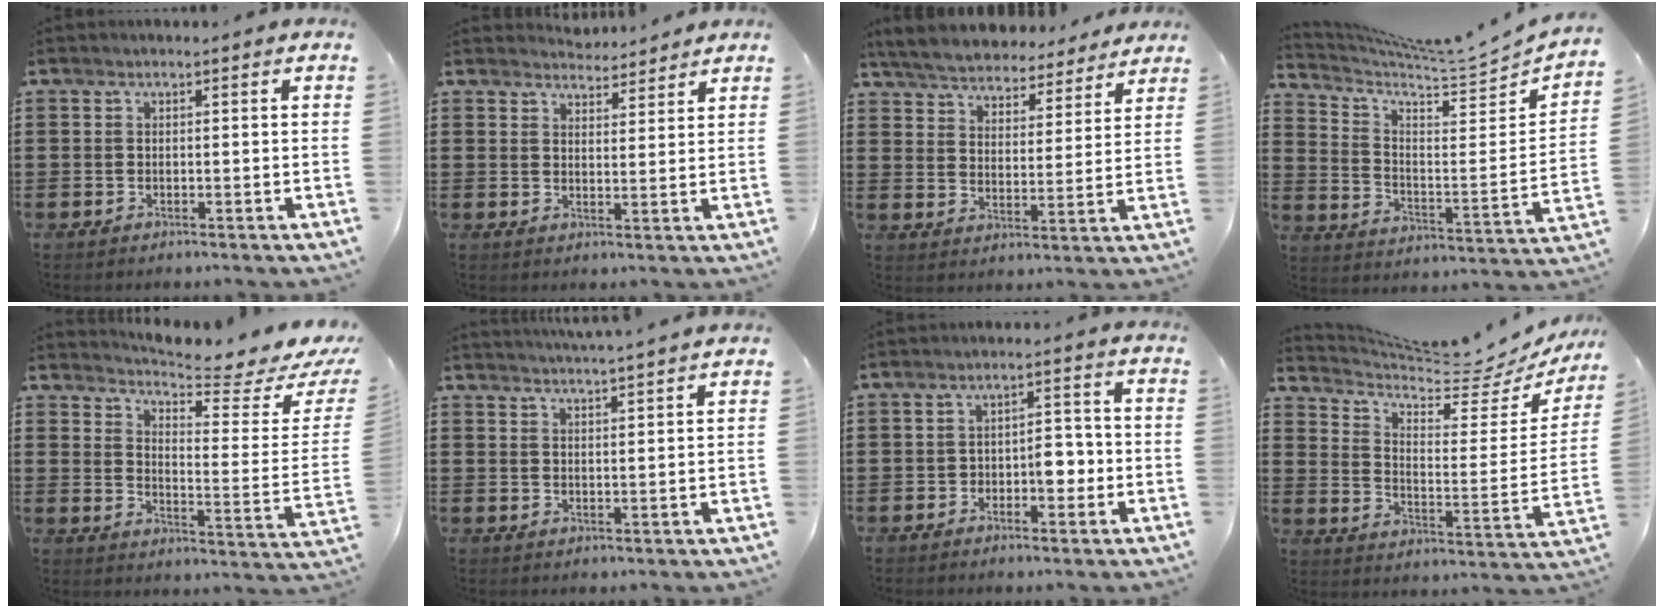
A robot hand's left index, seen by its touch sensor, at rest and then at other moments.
{"total": 3.8, "force": [3.7, 0.5, 0.2], "torque": [-0.014, -0.013, 0.070]}
{"total": 5.5, "force": [5.5, 0.1, 0.2], "torque": [-0.035, -0.039, 0.094]}
{"total": 5.3, "force": [4.9, -0.4, 1.8], "torque": [-0.063, -0.056, 0.075]}
{"total": 4.9, "force": [4.4, 0.2, 2.2], "torque": [-0.053, -0.054, 0.070]}
{"total": 3.1, "force": [3.0, -0.8, 0.3], "torque": [-0.014, -0.015, 0.054]}
{"total": 4.2, "force": [-1.3, 2.3, 3.3], "torque": [-0.053, 0.004, -0.027]}
{"total": 5.8, "force": [5.4, 1.2, 2.0], "torque": [-0.060, -0.045, 0.086]}